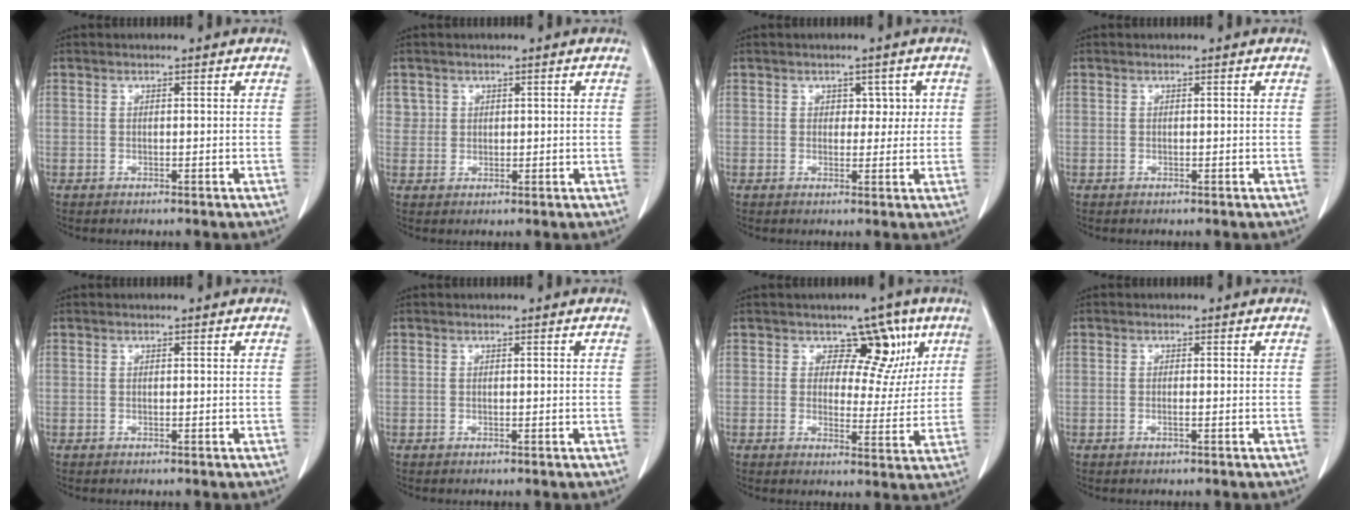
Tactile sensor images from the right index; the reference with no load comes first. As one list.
[{"total": 2.1, "force": [1.0, 1.8, -0.1], "torque": [0.017, 0.000, 0.011]}, {"total": 2.7, "force": [0.8, 1.9, 1.8], "torque": [-0.012, 0.007, 0.009]}, {"total": 0.0}, {"total": 0.0}, {"total": 0.0}, {"total": 7.2, "force": [3.5, 5.0, 3.7], "torque": [-0.019, 0.004, 0.044]}, {"total": 0.6, "force": [-0.2, 0.0, 0.6], "torque": [-0.013, -0.001, -0.004]}]